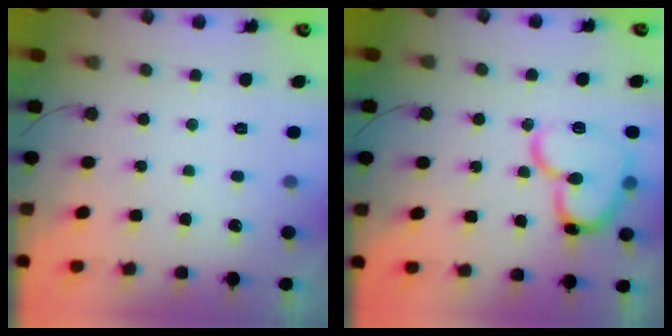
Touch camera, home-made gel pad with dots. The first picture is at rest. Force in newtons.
{"total": 16.8, "press": 16.7, "slide": 1.9}